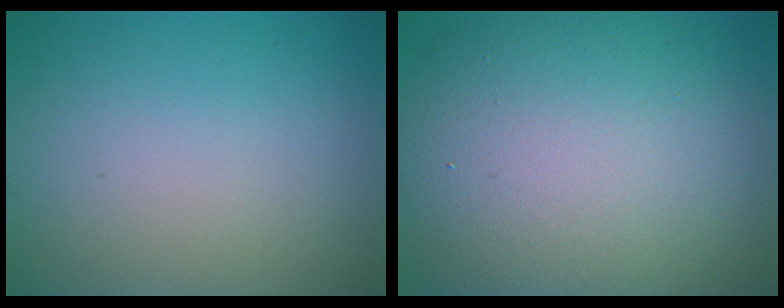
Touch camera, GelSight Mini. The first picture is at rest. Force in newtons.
{"total": 13.7, "press": 13.7, "slide": 0.7}